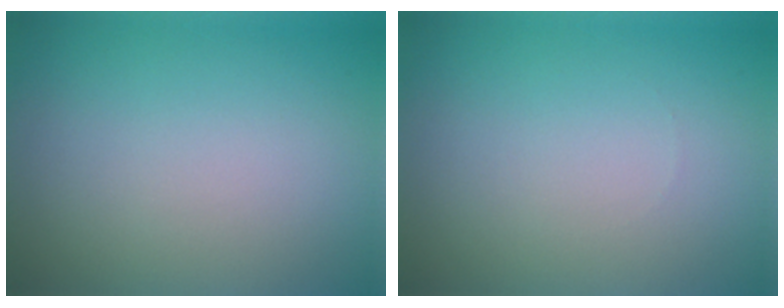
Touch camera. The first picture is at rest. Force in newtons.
{"total": 0.0}